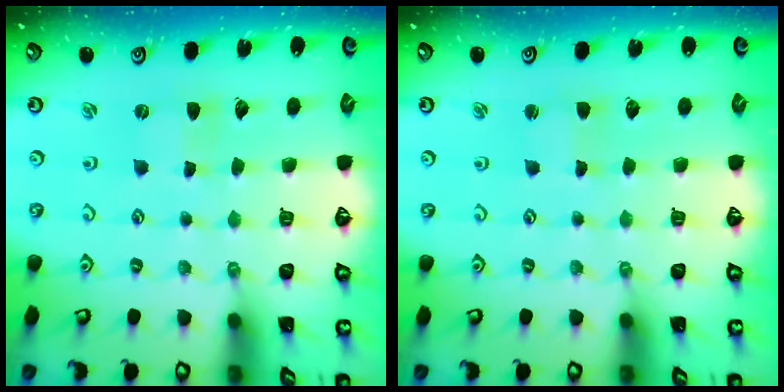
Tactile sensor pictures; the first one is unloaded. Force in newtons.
{"total": 1.4, "press": 1.4, "slide": 0.2}